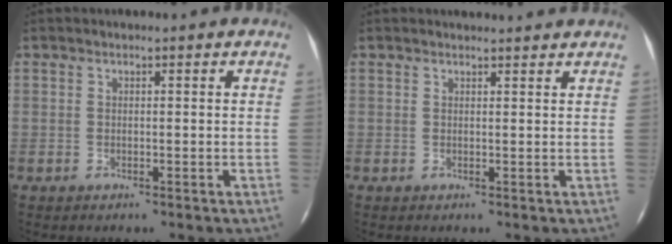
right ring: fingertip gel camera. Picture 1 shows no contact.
{"total": 4.8, "force": [4.6, 0.6, 1.3], "torque": [-0.021, 0.014, 0.053]}